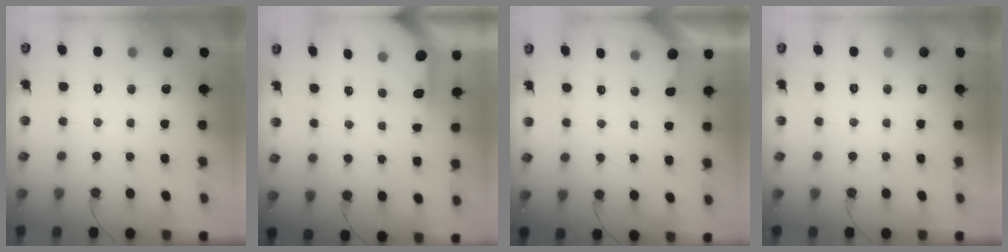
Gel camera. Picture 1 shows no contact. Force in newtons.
{"total": 3.8, "press": 3.8, "slide": 0.4}
{"total": 2.3, "press": 2.3, "slide": 0.3}
{"total": 0.0}